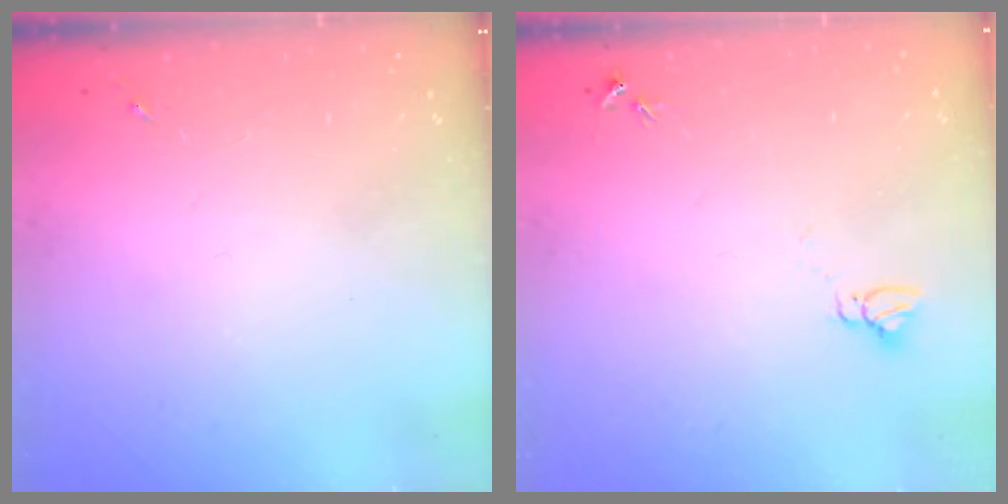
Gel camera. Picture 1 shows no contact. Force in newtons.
{"total": 3.2, "press": 3.2, "slide": 0.2}